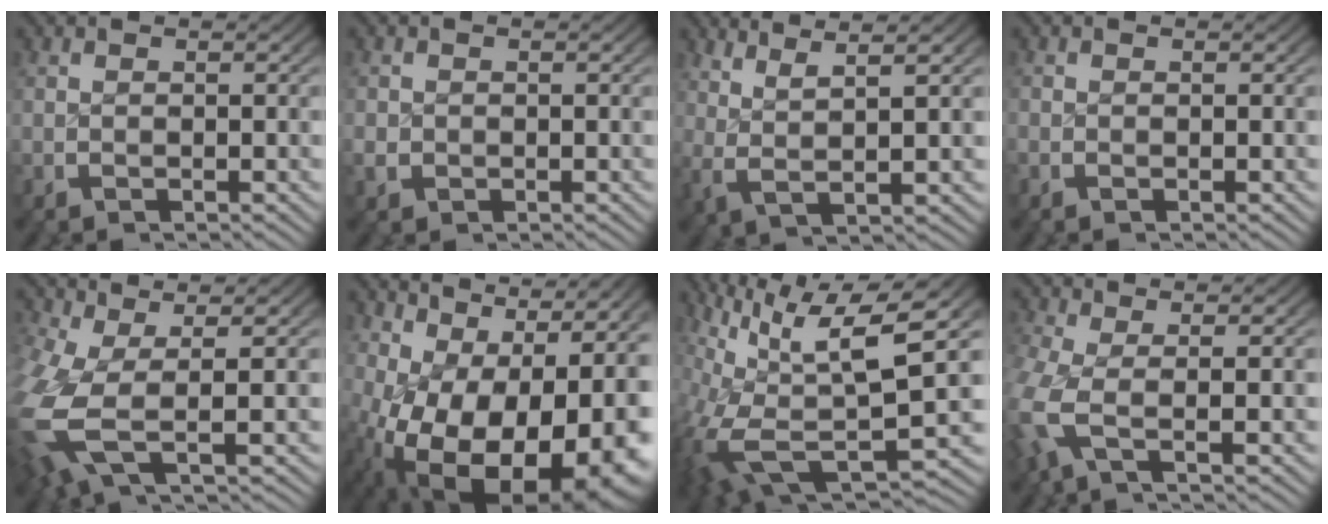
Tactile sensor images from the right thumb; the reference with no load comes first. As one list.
[{"total": 1.6, "force": [-0.4, 1.4, 0.5], "torque": [-0.012, -0.005, -0.007]}, {"total": 4.9, "force": [2.9, 1.2, 3.8], "torque": [-0.066, 0.000, 0.059]}, {"total": 0.6, "force": [-0.3, 0.5, 0.0], "torque": [-0.003, -0.005, -0.006]}, {"total": 7.5, "force": [-0.6, 4.3, 6.2], "torque": [-0.187, -0.038, 0.006]}, {"total": 20.1, "force": [-2.6, 13.3, 14.9], "torque": [-0.278, -0.096, 0.014]}, {"total": 13.2, "force": [-0.5, 7.3, 10.9], "torque": [-0.222, -0.058, 0.027]}, {"total": 4.3, "force": [-0.6, 2.3, 3.6], "torque": [-0.120, -0.021, -0.006]}]